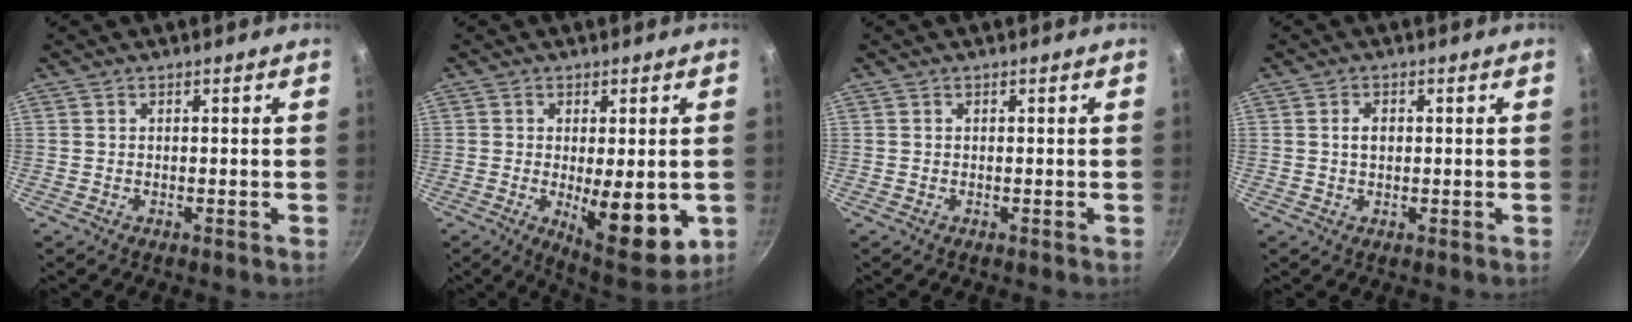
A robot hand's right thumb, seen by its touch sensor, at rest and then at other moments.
{"total": 12.5, "force": [-1.8, 4.7, 11.5], "torque": [-0.135, -0.015, -0.011]}
{"total": 0.0}
{"total": 2.2, "force": [0.3, 1.5, 1.6], "torque": [-0.020, 0.004, 0.005]}